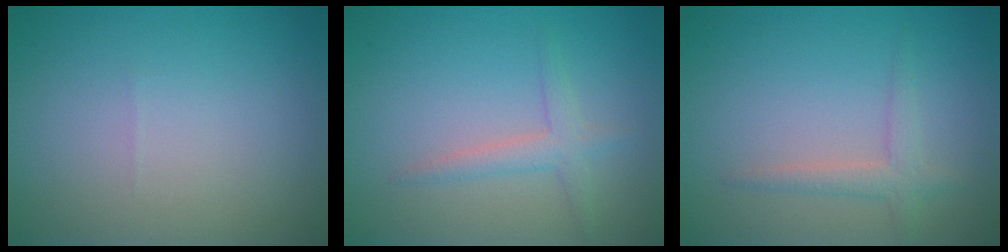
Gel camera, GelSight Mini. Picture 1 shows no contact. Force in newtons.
{"total": 2.0, "press": 2.0, "slide": 0.1}
{"total": 1.9, "press": 1.9, "slide": 0.1}